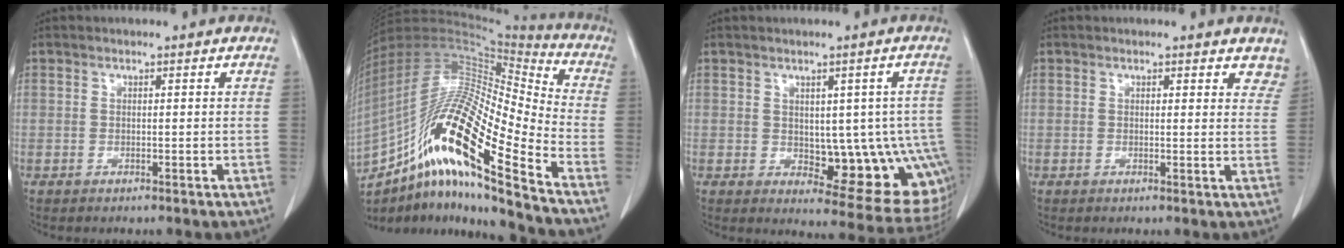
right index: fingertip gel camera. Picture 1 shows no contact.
{"total": 24.1, "force": [-13.7, 2.5, 19.6], "torque": [-0.379, -0.012, -0.247]}
{"total": 12.7, "force": [-1.4, 5.6, 11.3], "torque": [-0.094, 0.010, 0.002]}
{"total": 3.9, "force": [3.4, 1.5, 1.1], "torque": [0.009, -0.010, 0.020]}